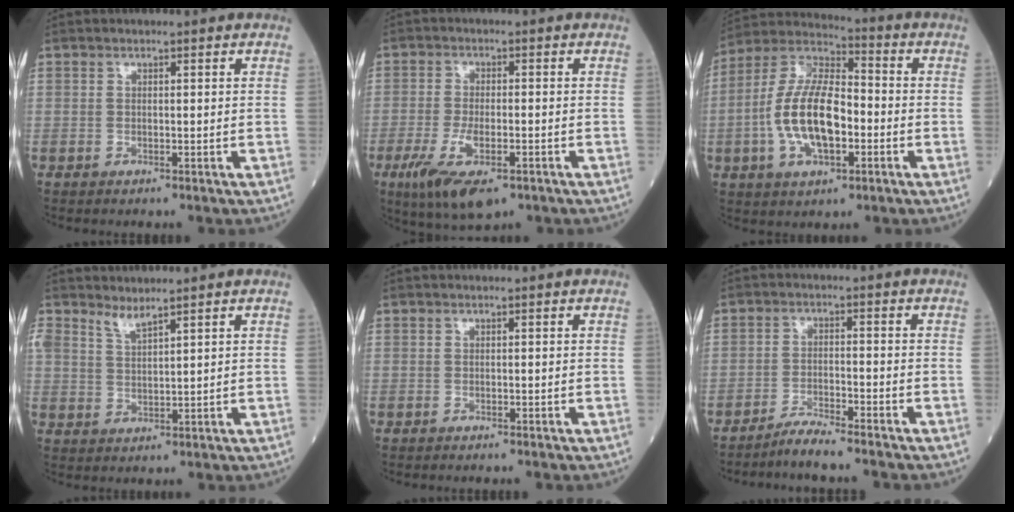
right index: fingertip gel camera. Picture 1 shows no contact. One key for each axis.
{"total": 8.8, "fx": -4.5, "fy": 2.7, "fz": 7.1, "tx": -0.133, "ty": -0.018, "tz": -0.069}
{"total": 14.7, "fx": -2.7, "fy": 6.1, "fz": 13.1, "tx": -0.269, "ty": 0.016, "tz": -0.052}
{"total": 2.9, "fx": 2.6, "fy": 0.2, "fz": 1.1, "tx": -0.027, "ty": -0.006, "tz": 0.058}
{"total": 0.8, "fx": -0.7, "fy": 0.0, "fz": 0.3, "tx": 0.002, "ty": 0.001, "tz": -0.012}
{"total": 4.1, "fx": -3.8, "fy": -0.6, "fz": 1.4, "tx": -0.028, "ty": -0.012, "tz": -0.074}